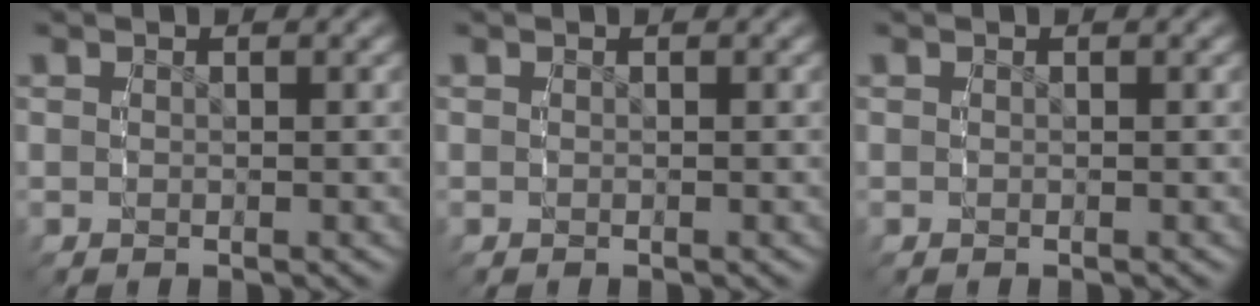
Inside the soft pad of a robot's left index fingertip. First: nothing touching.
{"total": 0.0}
{"total": 0.0}